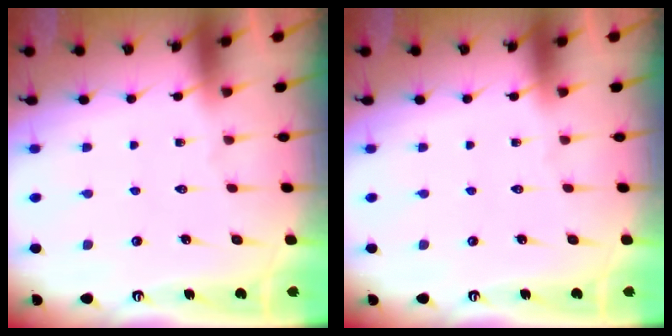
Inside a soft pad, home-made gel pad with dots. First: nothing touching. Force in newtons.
{"total": 0.0}